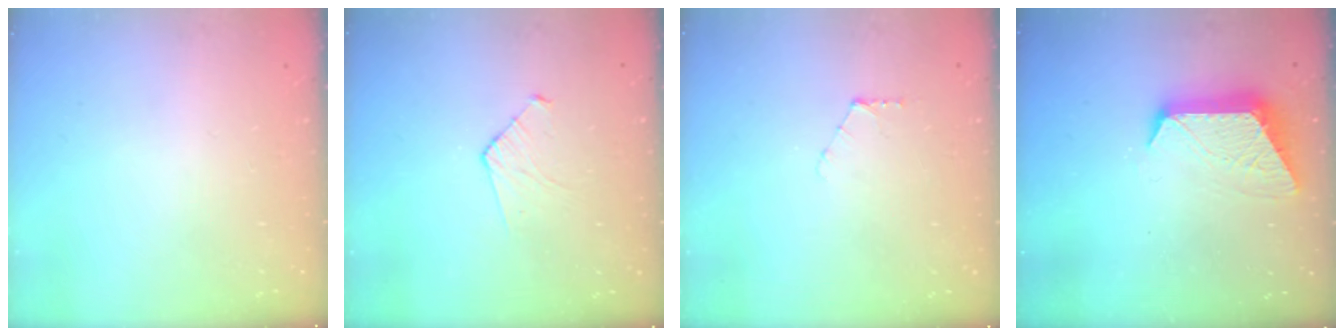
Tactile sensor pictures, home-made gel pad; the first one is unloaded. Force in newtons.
{"total": 4.7, "press": 4.7, "slide": 0.4}
{"total": 3.1, "press": 3.1, "slide": 0.4}
{"total": 10.7, "press": 10.7, "slide": 0.7}